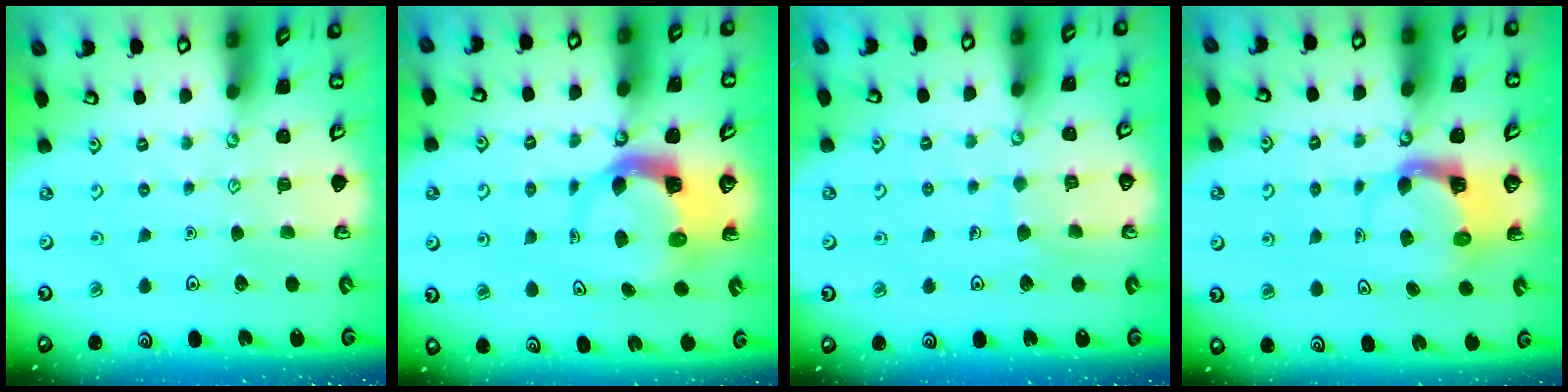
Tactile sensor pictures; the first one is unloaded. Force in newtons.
{"total": 5.7, "press": 5.6, "slide": 1.0}
{"total": 6.4, "press": 6.4, "slide": 0.2}
{"total": 3.9, "press": 3.8, "slide": 0.5}